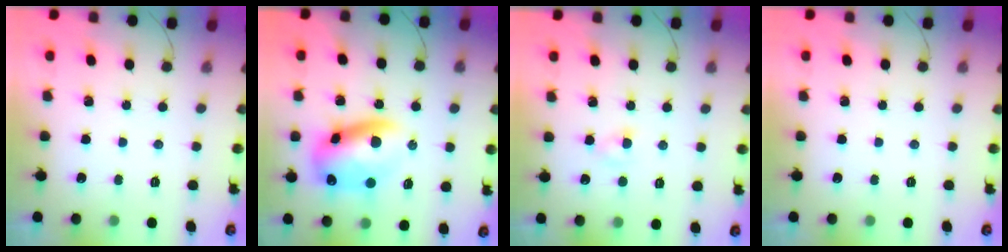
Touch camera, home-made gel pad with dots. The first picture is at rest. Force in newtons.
{"total": 13.0, "press": 12.7, "slide": 2.9}
{"total": 1.0, "press": 0.8, "slide": 0.6}
{"total": 0.0}